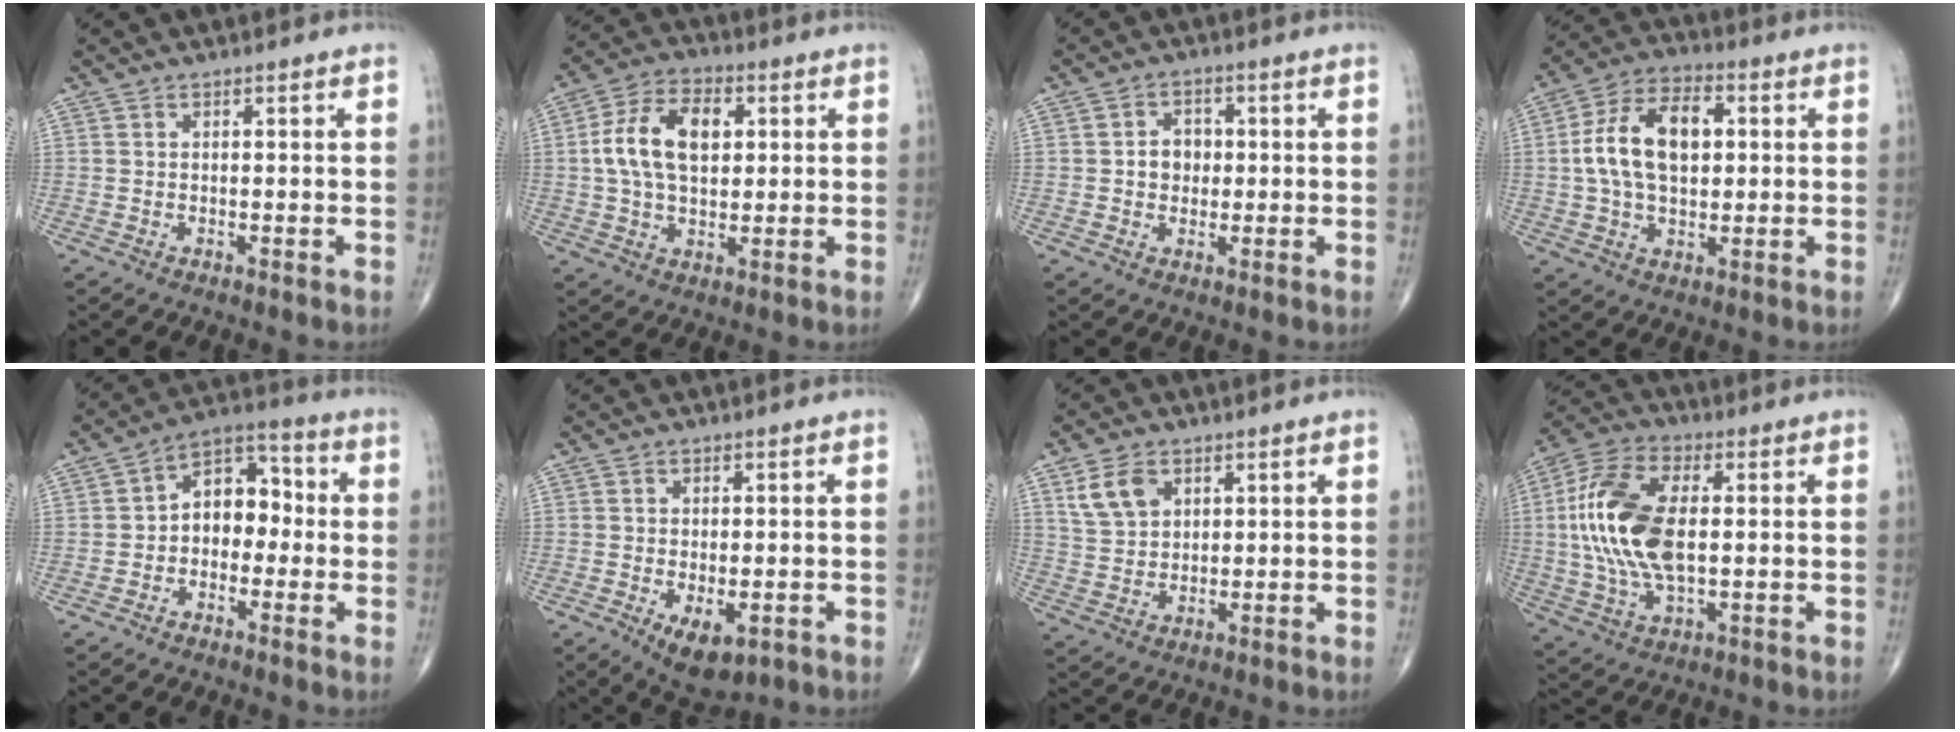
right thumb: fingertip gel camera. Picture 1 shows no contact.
{"total": 12.5, "force": [2.0, 7.6, 9.7], "torque": [-0.169, 0.013, 0.031]}
{"total": 4.4, "force": [0.1, 3.7, 2.4], "torque": [-0.017, 0.008, -0.003]}
{"total": 14.2, "force": [1.6, 8.5, 11.3], "torque": [-0.195, 0.021, 0.024]}
{"total": 9.5, "force": [-0.5, 6.6, 6.7], "torque": [-0.066, 0.040, -0.025]}
{"total": 7.0, "force": [-2.5, 3.7, 5.4], "torque": [-0.079, -0.009, -0.028]}
{"total": 6.8, "force": [3.2, 4.6, 3.8], "torque": [-0.058, -0.010, 0.068]}
{"total": 17.5, "force": [1.1, 8.9, 15.0], "torque": [-0.321, 0.006, 0.019]}